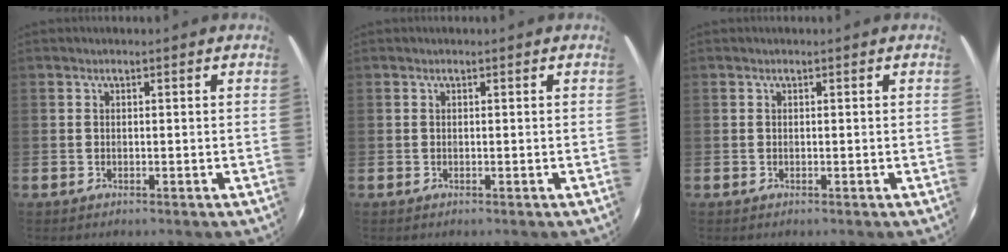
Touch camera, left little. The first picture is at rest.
{"total": 0.0}
{"total": 0.0}